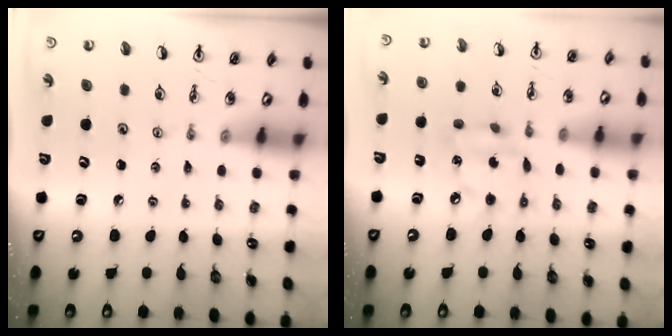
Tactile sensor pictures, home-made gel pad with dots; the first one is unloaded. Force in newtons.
{"total": 8.8, "press": 8.8, "slide": 0.5}